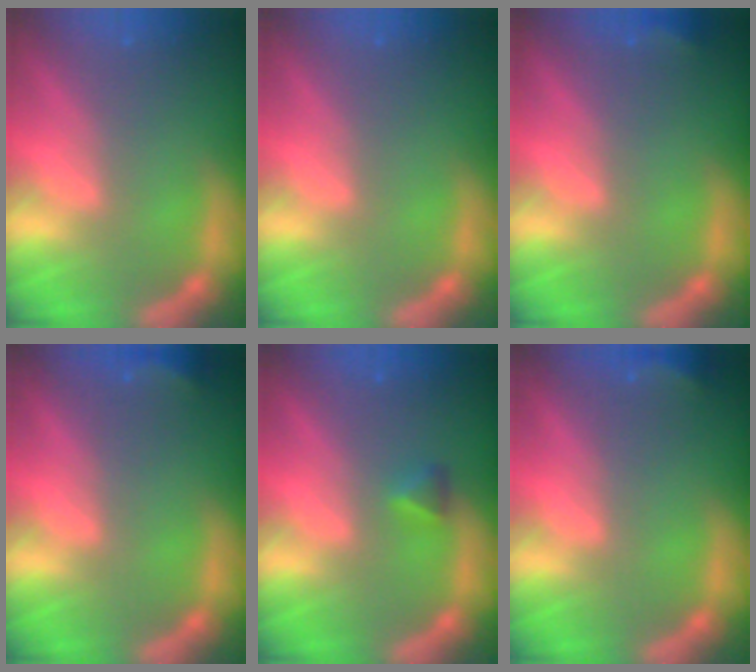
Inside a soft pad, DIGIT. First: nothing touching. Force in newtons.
{"total": 0.0}
{"total": 1.4}
{"total": 2.4}
{"total": 1.4}
{"total": 2.4}